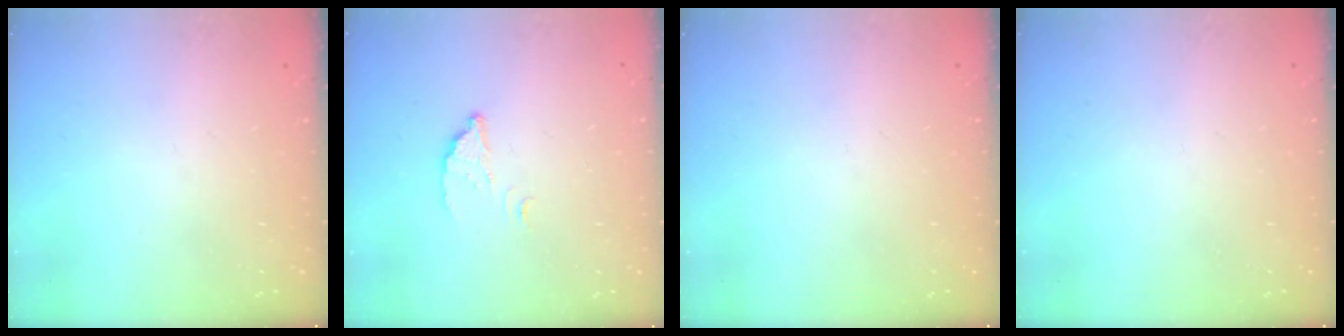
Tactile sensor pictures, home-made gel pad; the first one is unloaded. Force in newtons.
{"total": 2.8, "press": 2.7, "slide": 0.2}
{"total": 0.0}
{"total": 0.0}